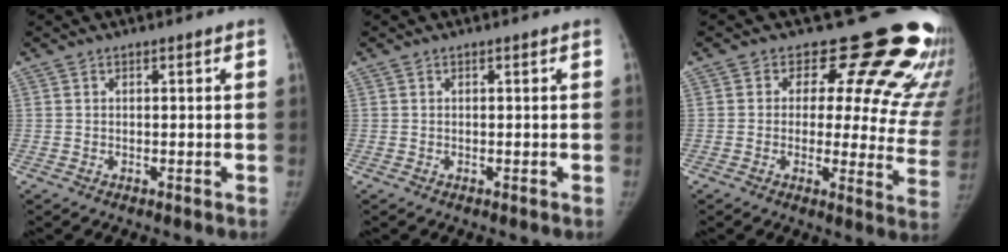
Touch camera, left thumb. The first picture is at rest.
{"total": 0.0}
{"total": 21.3, "force": [15.6, 9.2, 11.1], "torque": [-0.085, -0.099, 0.167]}